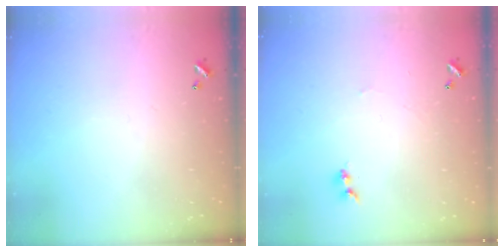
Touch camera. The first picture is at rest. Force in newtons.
{"total": 1.1, "press": 0.9, "slide": 0.5}